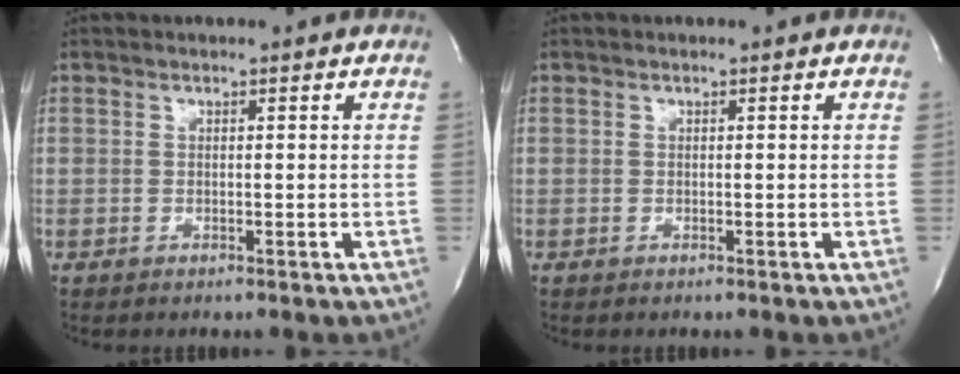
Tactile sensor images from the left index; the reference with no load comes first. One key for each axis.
{"total": 0.0}